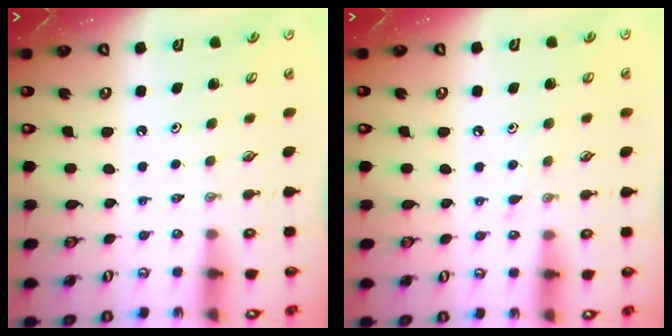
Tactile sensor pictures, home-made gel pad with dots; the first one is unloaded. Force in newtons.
{"total": 4.8, "press": 4.8, "slide": 0.6}